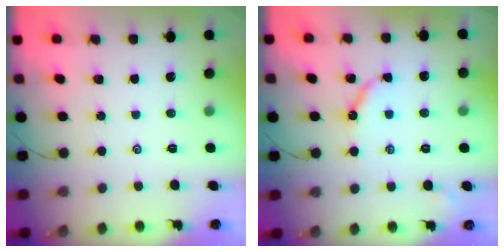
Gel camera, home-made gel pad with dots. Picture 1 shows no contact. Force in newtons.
{"total": 6.3, "press": 6.3, "slide": 0.4}